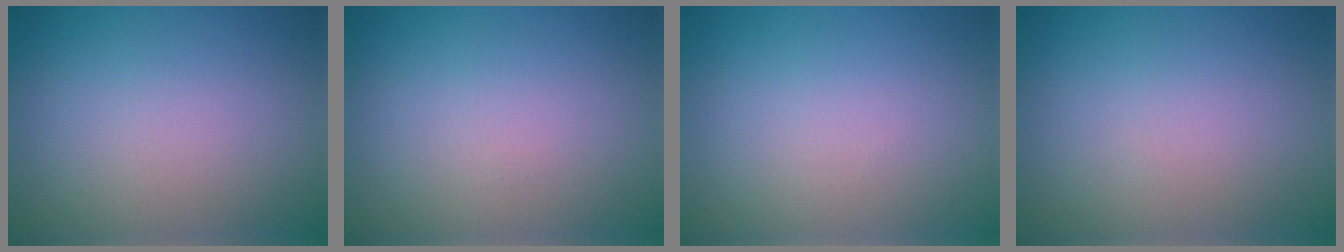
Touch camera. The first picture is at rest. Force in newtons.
{"total": 0.0}
{"total": 0.0}
{"total": 0.0}